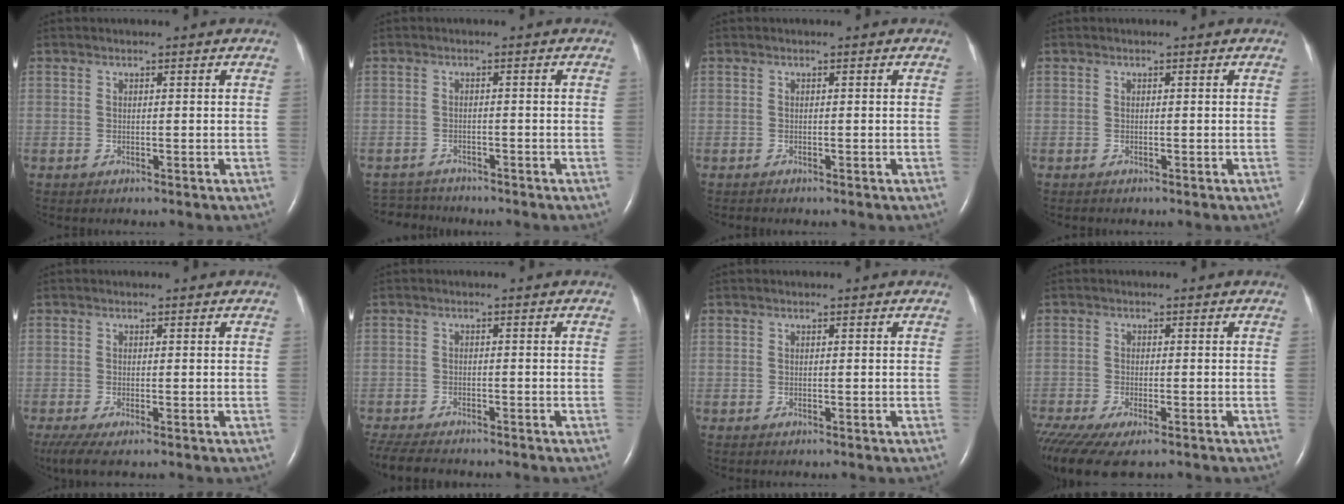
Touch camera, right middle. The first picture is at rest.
{"total": 4.1, "force": [-4.1, 0.8, -0.4], "torque": [0.002, -0.010, -0.067]}
{"total": 0.0}
{"total": 0.0}
{"total": 3.8, "force": [-2.2, 0.8, 2.9], "torque": [-0.060, -0.015, -0.042]}
{"total": 8.3, "force": [-7.3, 2.0, 3.6], "torque": [-0.069, -0.015, -0.116]}
{"total": 0.0}
{"total": 10.6, "force": [-7.6, 2.8, 6.8], "torque": [-0.137, -0.021, -0.123]}